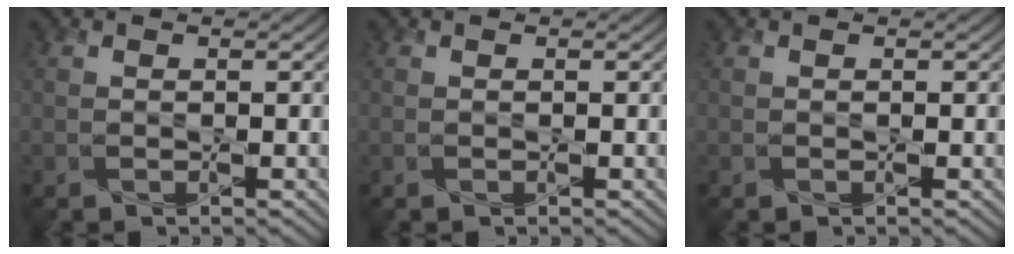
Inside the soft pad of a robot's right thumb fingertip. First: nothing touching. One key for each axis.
{"total": 0.0}
{"total": 0.0}